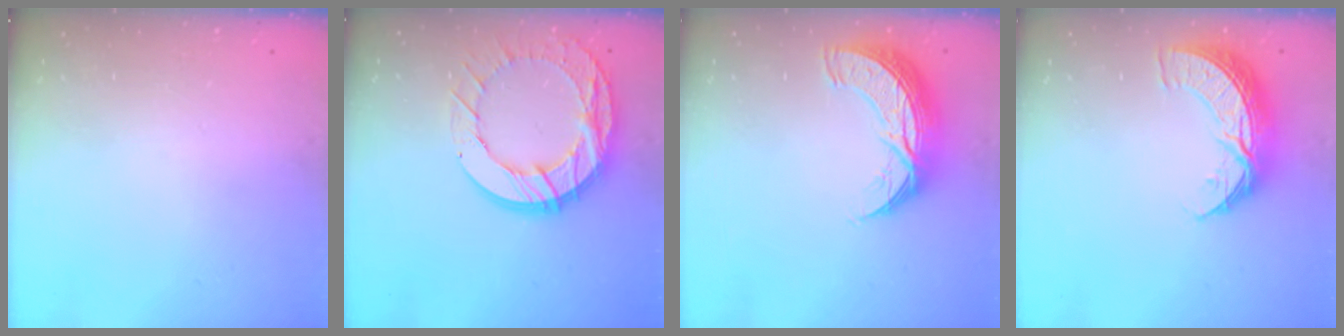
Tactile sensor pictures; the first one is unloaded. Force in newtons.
{"total": 18.3, "press": 18.3, "slide": 1.6}
{"total": 10.6, "press": 10.6, "slide": 0.8}
{"total": 10.3, "press": 10.2, "slide": 0.7}